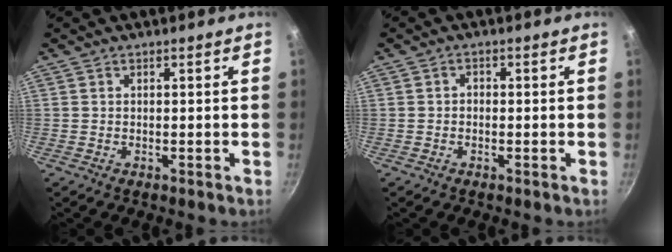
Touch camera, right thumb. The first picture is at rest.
{"total": 1.3, "force": [-0.2, 1.0, 0.7], "torque": [-0.012, 0.006, -0.006]}